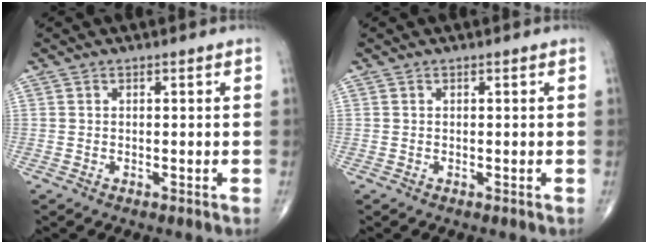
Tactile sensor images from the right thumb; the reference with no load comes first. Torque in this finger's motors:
{"motor_torque": [-0.11, 0.10, 0.06, 0.06, 0.01]}